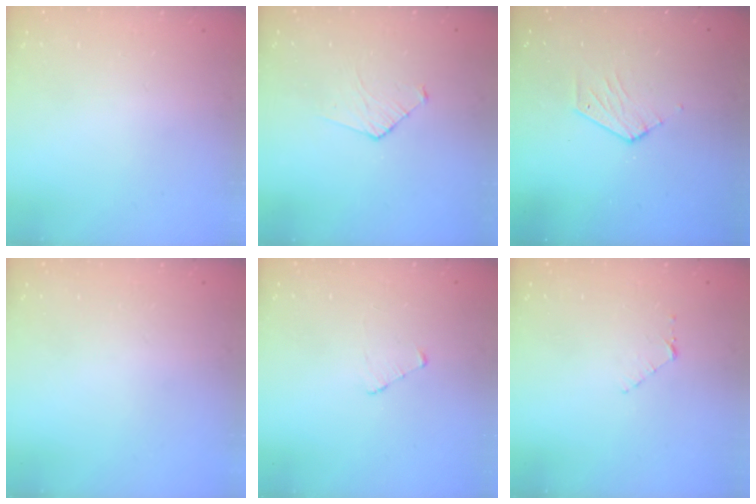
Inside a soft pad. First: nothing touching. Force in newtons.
{"total": 4.7, "press": 4.7, "slide": 0.4}
{"total": 4.3, "press": 4.3, "slide": 0.4}
{"total": 0.0}
{"total": 3.0, "press": 2.9, "slide": 0.3}
{"total": 4.4, "press": 4.4, "slide": 0.4}